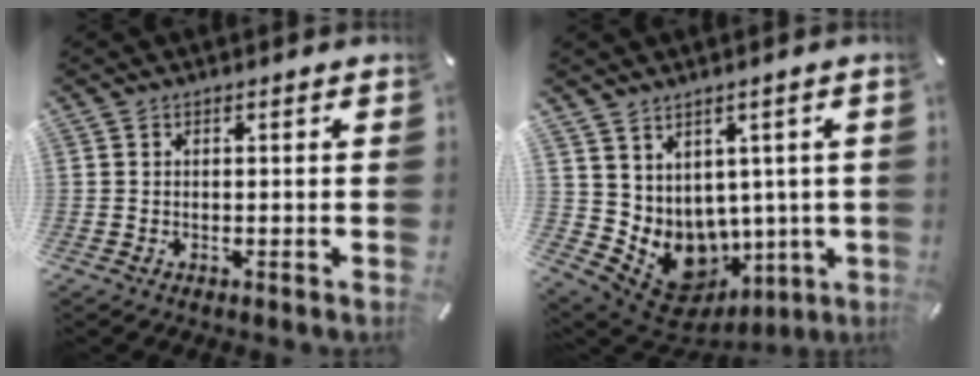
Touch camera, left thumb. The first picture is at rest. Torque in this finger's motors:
{"motor_torque": [0.62, 0.84, 0.37, 0.01, 0.28]}